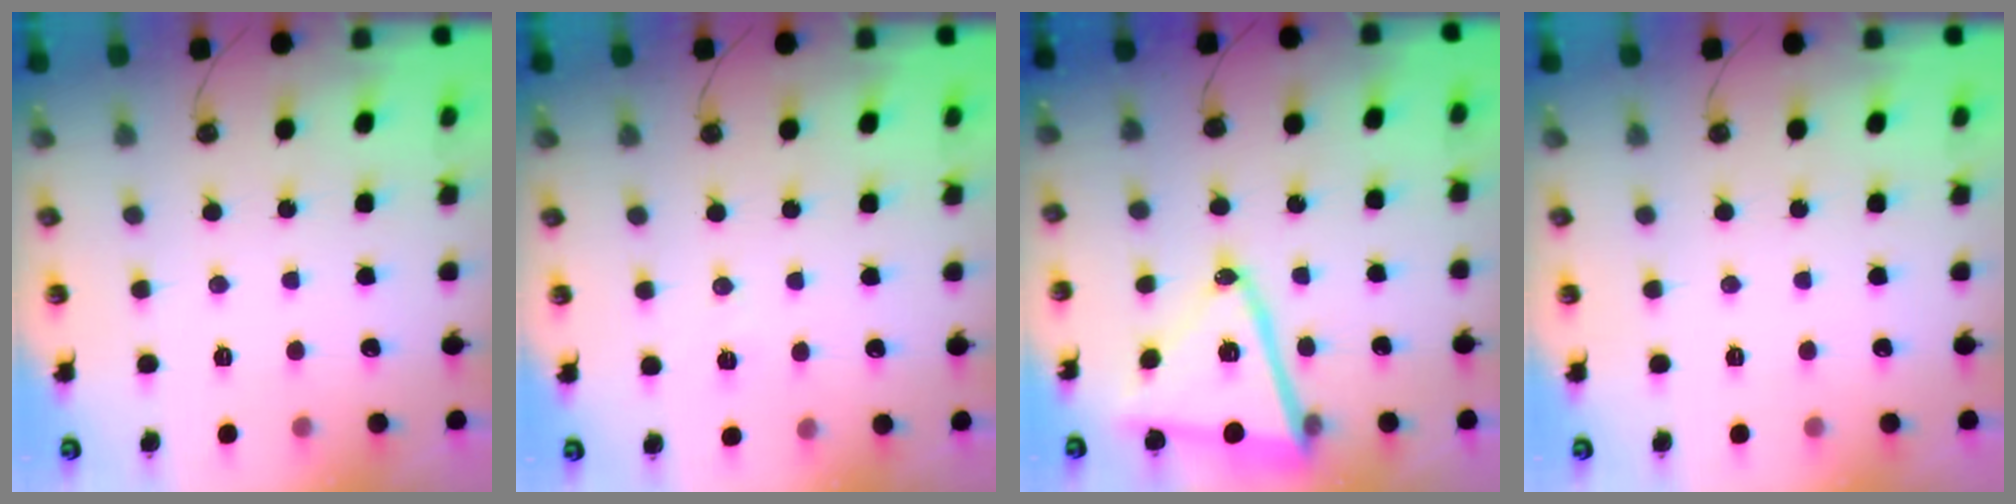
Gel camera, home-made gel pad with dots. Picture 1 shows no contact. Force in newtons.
{"total": 6.7, "press": 5.1, "slide": 4.3}
{"total": 16.2, "press": 16.1, "slide": 1.8}
{"total": 0.0}